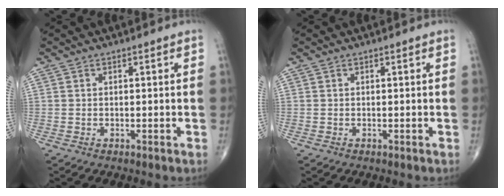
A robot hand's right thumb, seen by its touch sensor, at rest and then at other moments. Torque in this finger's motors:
{"motor_torque": [0.03, 0.07, -0.02, 0.02, 0.00]}